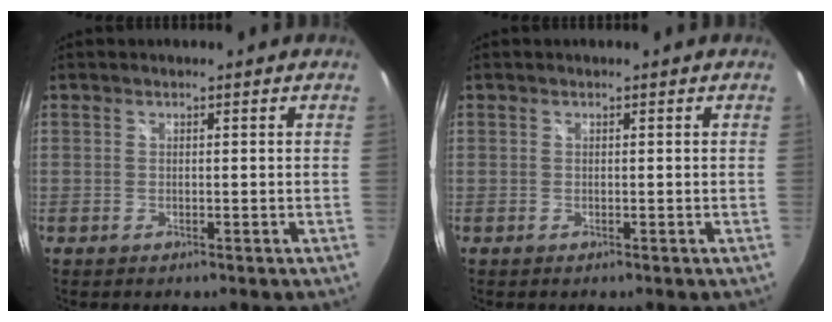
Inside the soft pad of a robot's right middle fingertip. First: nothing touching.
{"total": 0.0}